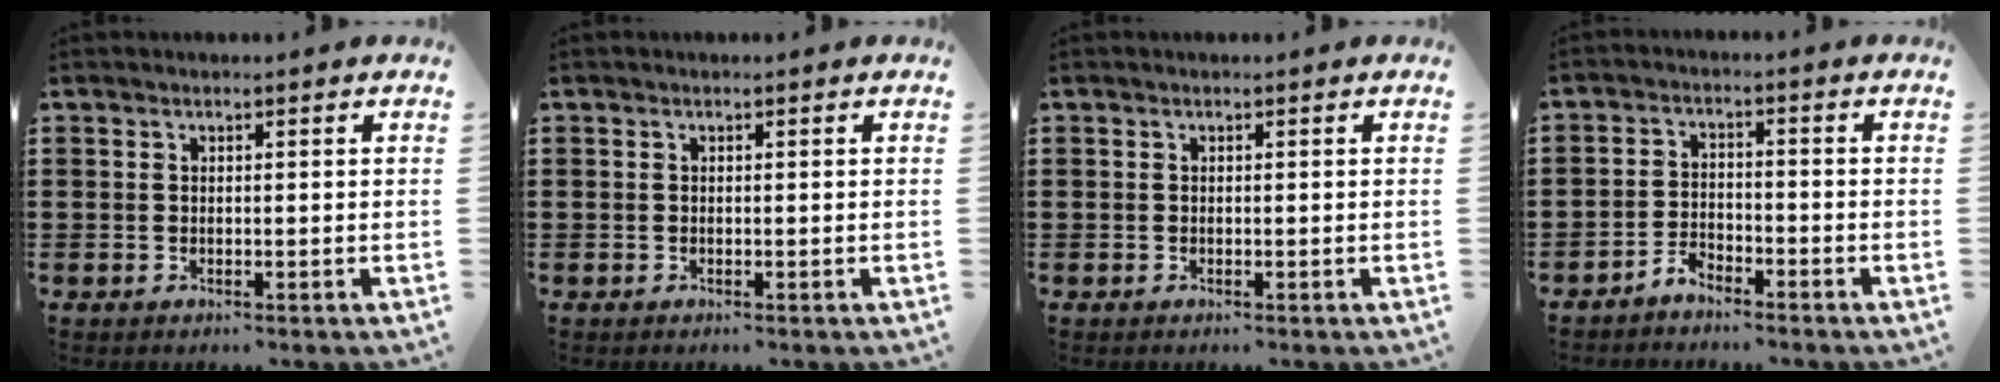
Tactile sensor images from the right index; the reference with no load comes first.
{"total": 0.0}
{"total": 0.0}
{"total": 2.7, "force": [-2.6, 0.6, 0.3], "torque": [-0.014, 0.008, -0.053]}